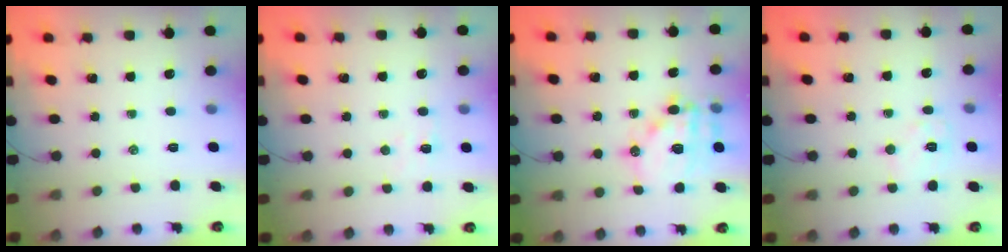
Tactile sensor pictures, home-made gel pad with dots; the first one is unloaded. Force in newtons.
{"total": 2.9, "press": 2.8, "slide": 0.8}
{"total": 15.0, "press": 14.6, "slide": 3.4}
{"total": 6.1, "press": 6.1, "slide": 0.6}